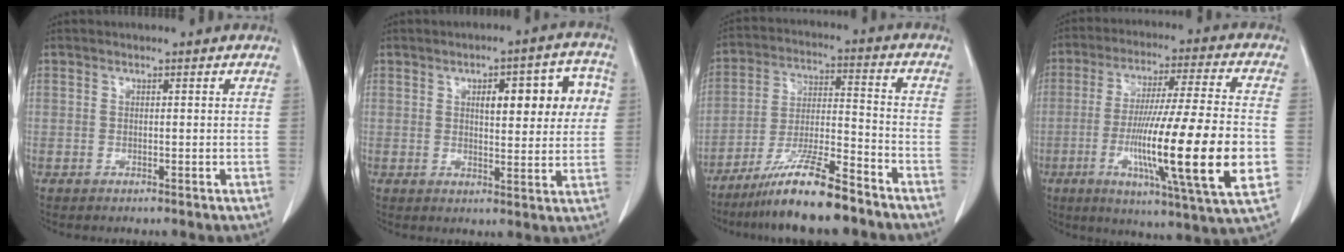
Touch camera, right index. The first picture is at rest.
{"total": 10.4, "force": [2.7, 3.3, 9.5], "torque": [-0.117, 0.025, 0.036]}
{"total": 12.7, "force": [-9.9, 1.0, 7.9], "torque": [-0.143, -0.015, -0.177]}
{"total": 21.5, "force": [-4.5, 0.2, 21.0], "torque": [-0.341, -0.022, -0.077]}